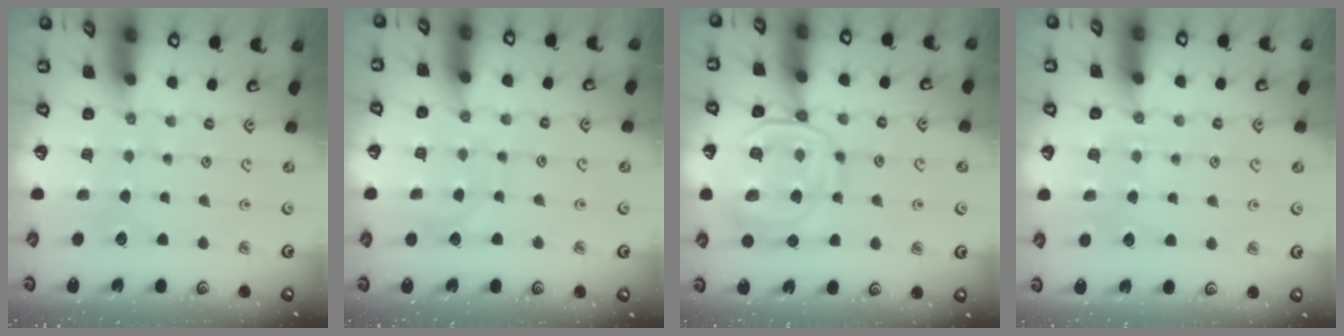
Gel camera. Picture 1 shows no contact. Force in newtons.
{"total": 6.3, "press": 6.3, "slide": 0.1}
{"total": 12.8, "press": 12.7, "slide": 1.2}
{"total": 2.9, "press": 2.8, "slide": 0.6}